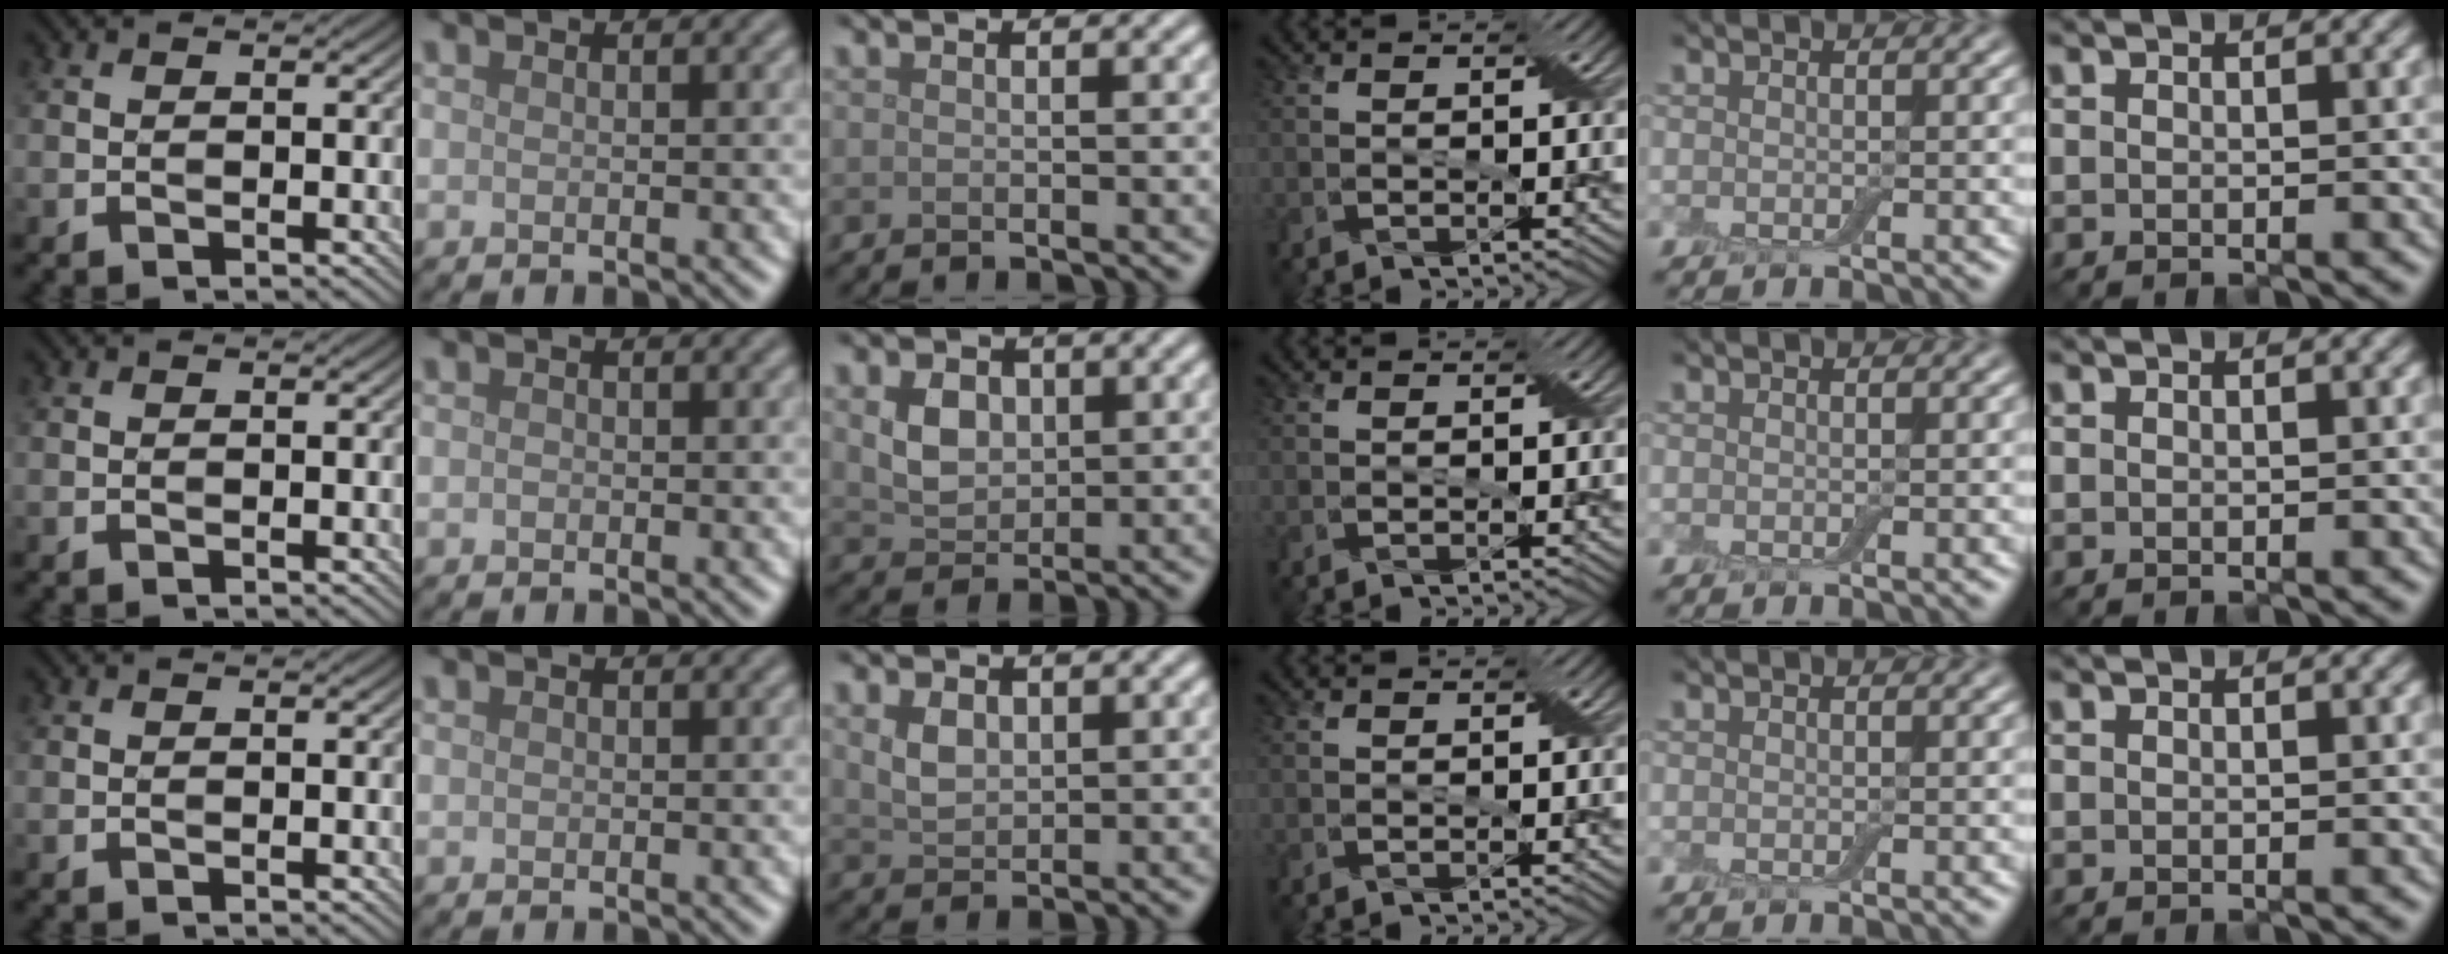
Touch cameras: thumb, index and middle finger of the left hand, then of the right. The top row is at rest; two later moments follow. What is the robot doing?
{"motion": "press", "object": "electronic device side button"}